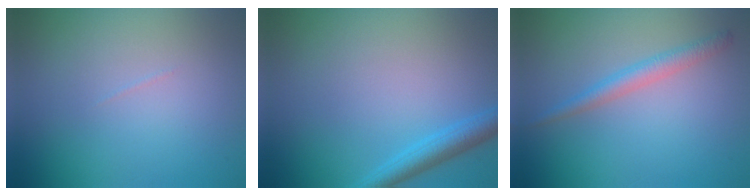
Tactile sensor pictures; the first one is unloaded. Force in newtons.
{"total": 2.7, "press": 2.7, "slide": 0.2}
{"total": 2.2, "press": 2.2, "slide": 0.1}